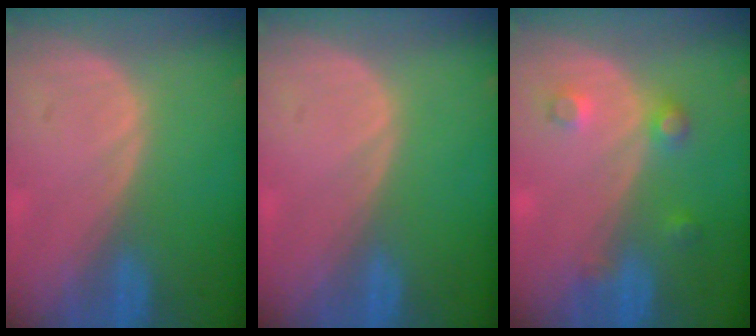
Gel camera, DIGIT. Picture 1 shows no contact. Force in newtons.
{"total": 0.0}
{"total": 3.5, "press": 3.3, "slide": 1.2}